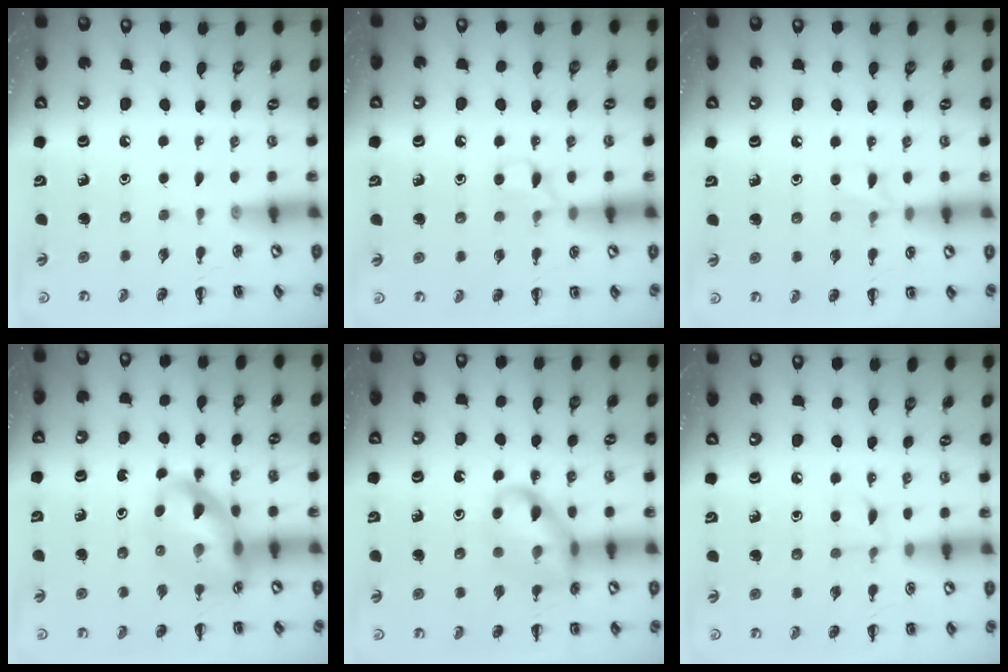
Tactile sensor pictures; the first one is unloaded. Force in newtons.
{"total": 5.5, "press": 5.4, "slide": 1.3}
{"total": 5.2, "press": 4.9, "slide": 1.6}
{"total": 16.1, "press": 15.5, "slide": 4.4}
{"total": 13.5, "press": 13.3, "slide": 2.3}
{"total": 6.1, "press": 6.0, "slide": 1.4}